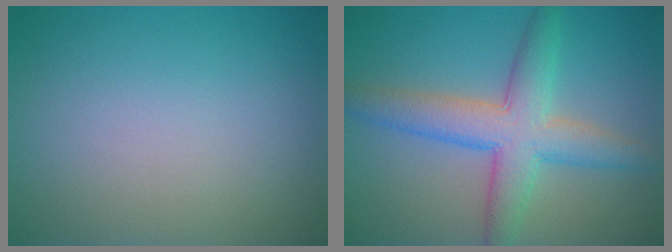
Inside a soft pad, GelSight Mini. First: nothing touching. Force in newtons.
{"total": 6.0, "press": 6.0, "slide": 0.1}